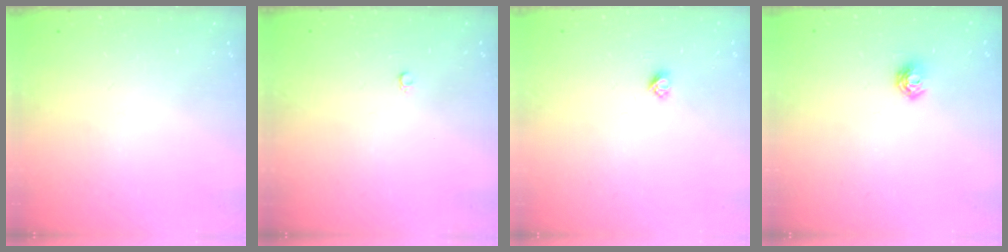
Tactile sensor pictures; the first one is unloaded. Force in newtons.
{"total": 2.4, "press": 2.4, "slide": 0.2}
{"total": 2.7, "press": 2.6, "slide": 0.3}
{"total": 5.2, "press": 5.2, "slide": 0.5}